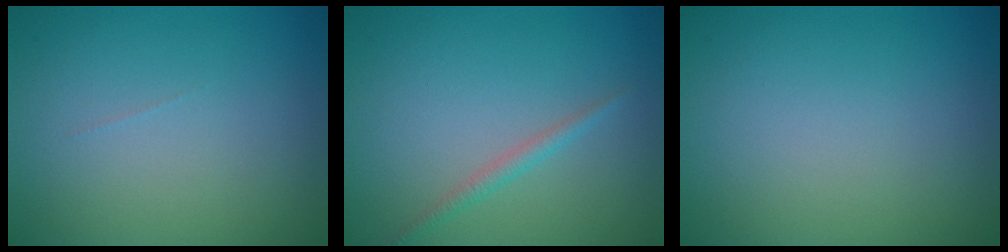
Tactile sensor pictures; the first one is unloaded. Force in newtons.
{"total": 1.2, "press": 1.2, "slide": 0.0}
{"total": 0.0}